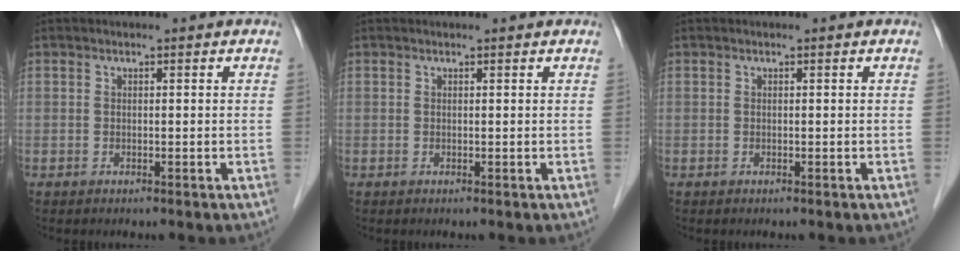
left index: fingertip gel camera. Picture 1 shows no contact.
{"total": 0.7, "force": [0.6, 0.1, 0.2], "torque": [-0.008, 0.004, 0.007]}
{"total": 0.0}